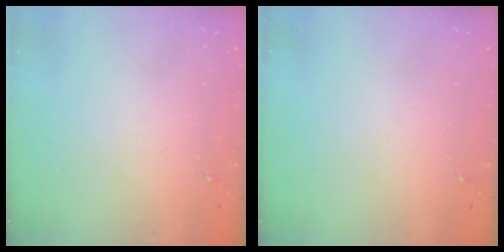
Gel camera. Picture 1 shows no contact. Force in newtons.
{"total": 0.0}